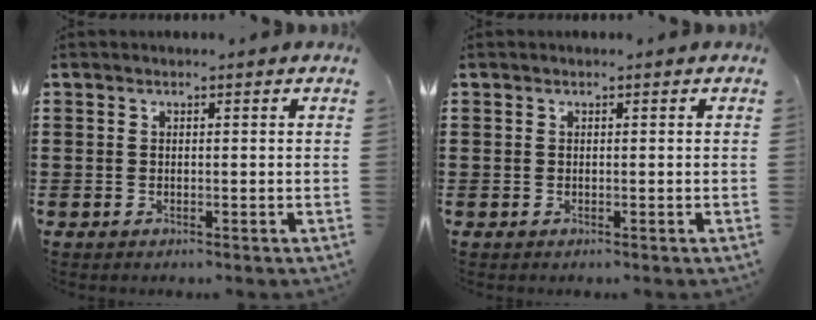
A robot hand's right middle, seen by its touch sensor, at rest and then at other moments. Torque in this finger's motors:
{"motor_torque": [0.81, -0.61, -0.06, 0.00]}